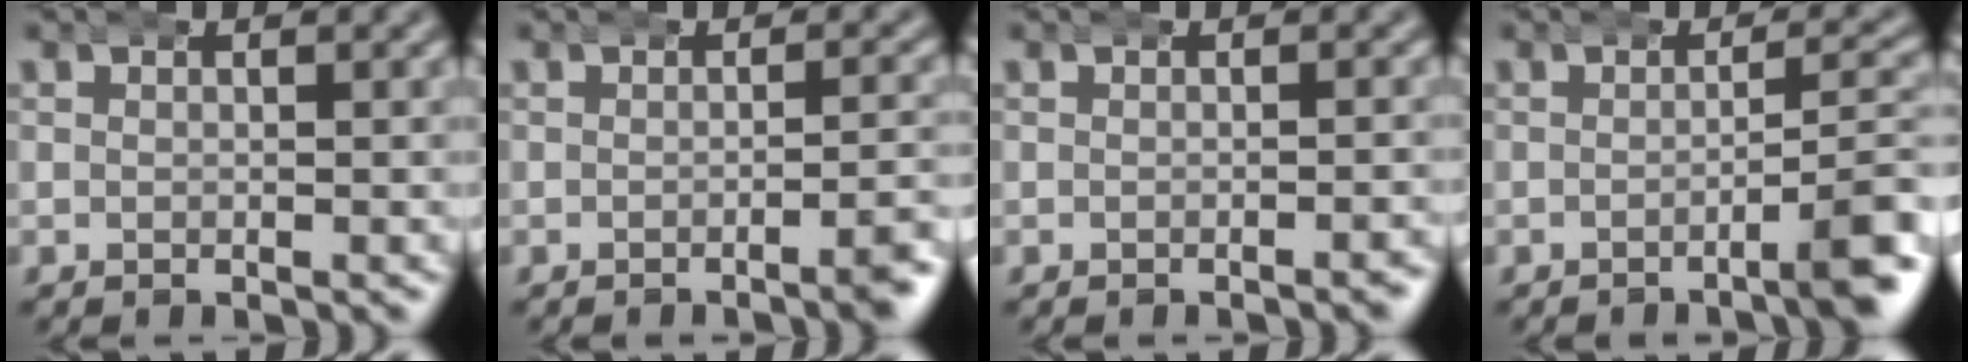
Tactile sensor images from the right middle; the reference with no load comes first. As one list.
[{"total": 2.2, "force": [-1.4, 0.1, 1.6], "torque": [-0.018, 0.006, -0.030]}, {"total": 0.7, "force": [-0.6, -0.1, 0.3], "torque": [-0.001, 0.004, -0.012]}, {"total": 4.3, "force": [-1.8, 0.6, 3.8], "torque": [-0.043, 0.010, -0.038]}]